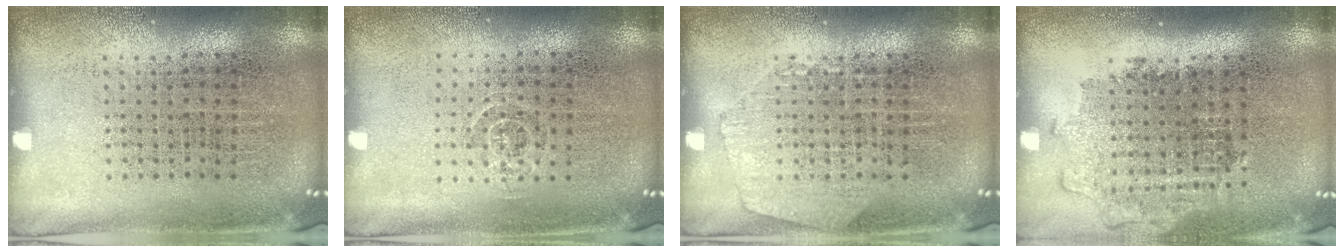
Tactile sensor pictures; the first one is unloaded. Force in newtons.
{"total": 0.8, "press": 0.5, "slide": 0.6}
{"total": 1.2, "press": 1.2, "slide": 0.2}
{"total": 1.2, "press": 1.1, "slide": 0.5}